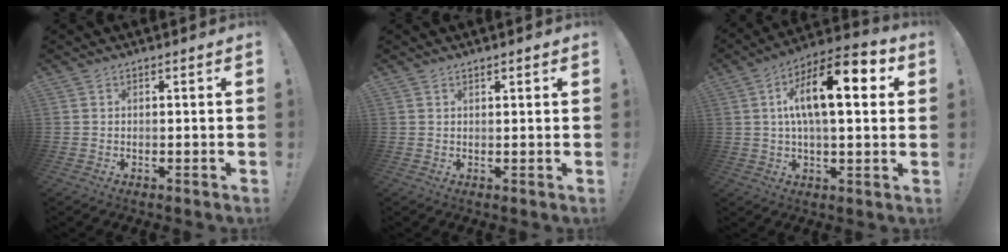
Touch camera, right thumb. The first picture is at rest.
{"total": 0.8, "force": [0.7, 0.1, 0.4], "torque": [-0.004, -0.002, 0.012]}
{"total": 16.7, "force": [4.6, 6.0, 14.9], "torque": [-0.243, -0.005, 0.063]}